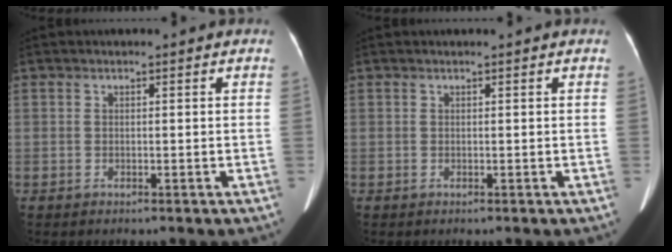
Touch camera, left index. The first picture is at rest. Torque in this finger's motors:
{"motor_torque": [0.37, -0.98, -0.02, -0.01]}